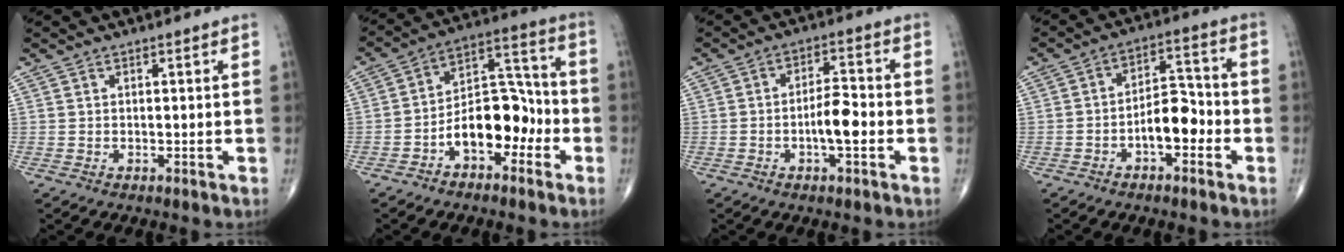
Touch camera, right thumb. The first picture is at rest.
{"total": 12.5, "force": [-4.5, 7.5, 9.0], "torque": [-0.112, 0.057, -0.080]}
{"total": 6.5, "force": [-1.8, 2.4, 5.8], "torque": [-0.091, 0.018, -0.032]}
{"total": 8.3, "force": [-2.8, 4.4, 6.4], "torque": [-0.083, 0.039, -0.054]}